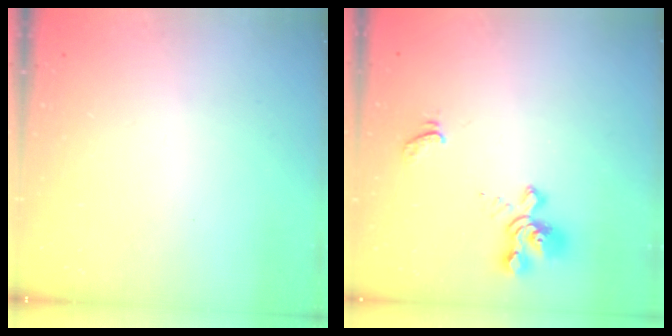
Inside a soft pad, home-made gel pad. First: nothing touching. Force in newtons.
{"total": 1.9, "press": 1.1, "slide": 1.5}